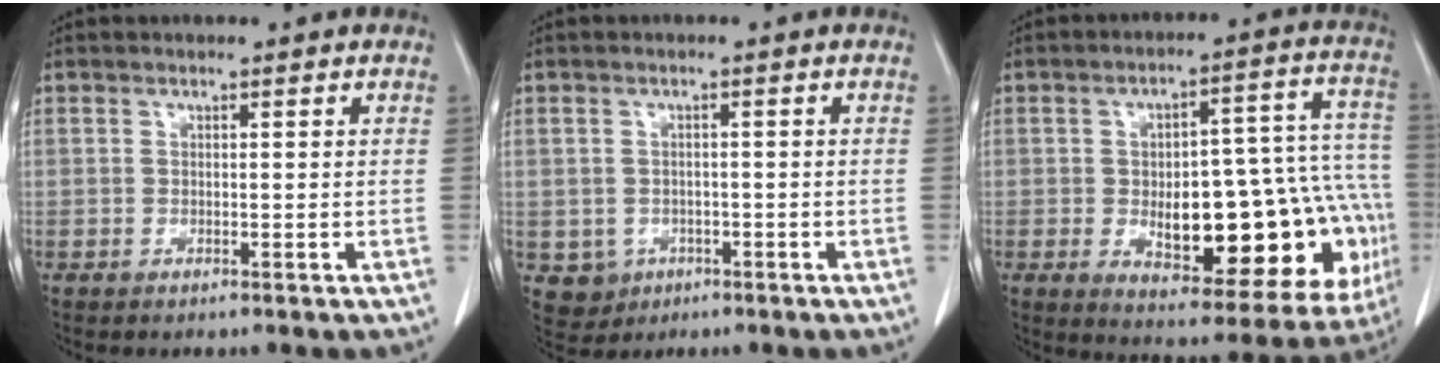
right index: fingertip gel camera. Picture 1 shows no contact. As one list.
[{"total": 4.2, "force": [-1.4, 3.9, 0.5], "torque": [-0.002, 0.009, -0.011]}, {"total": 24.8, "force": [-4.9, 9.1, 22.5], "torque": [-0.228, 0.039, -0.038]}]